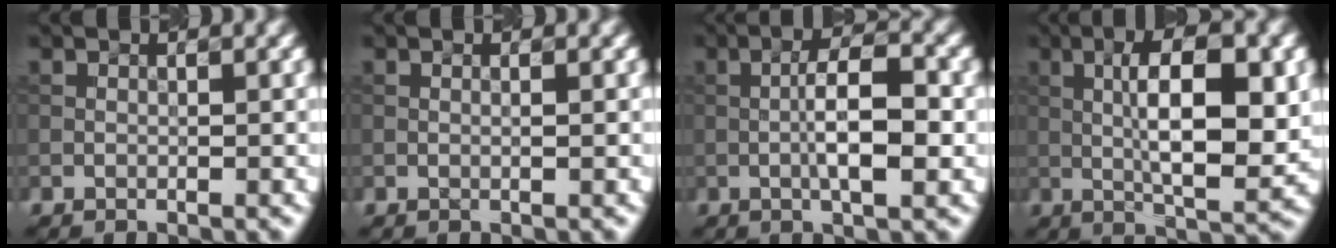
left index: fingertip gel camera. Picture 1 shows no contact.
{"total": 0.7, "force": [0.1, 0.2, 0.6], "torque": [-0.009, 0.001, -0.003]}
{"total": 5.6, "force": [-0.6, 1.4, 5.4], "torque": [-0.095, 0.008, -0.015]}
{"total": 9.3, "force": [0.8, 2.7, 8.8], "torque": [-0.133, 0.001, 0.012]}